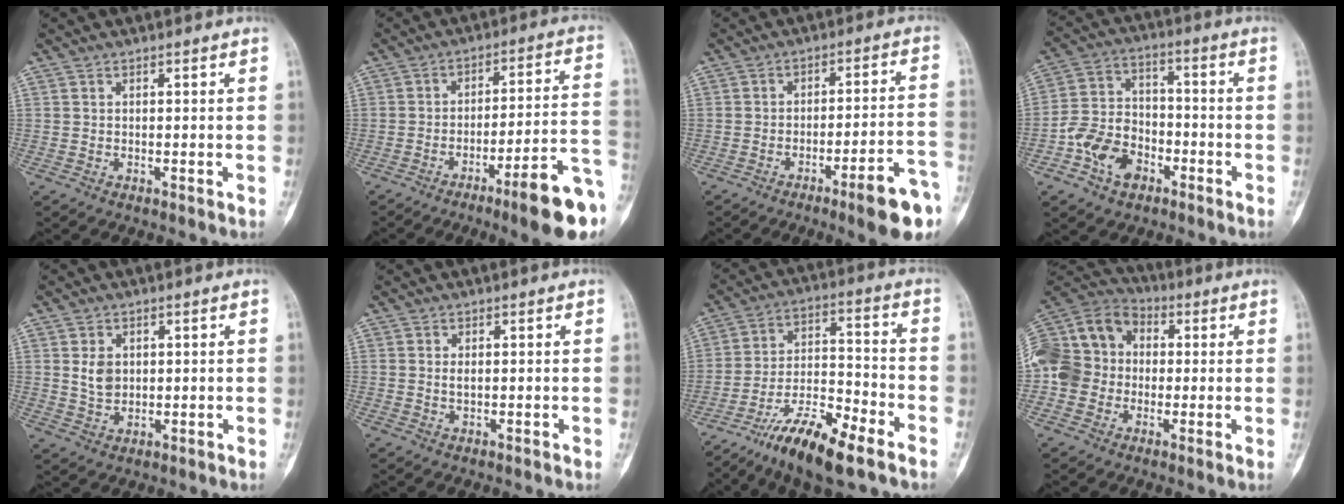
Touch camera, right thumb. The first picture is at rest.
{"total": 15.6, "force": [-7.8, 2.1, 13.4], "torque": [-0.153, 0.052, -0.108]}
{"total": 11.8, "force": [-6.6, 1.5, 9.7], "torque": [-0.127, 0.041, -0.088]}
{"total": 10.9, "force": [-5.1, 7.6, 6.0], "torque": [-0.090, 0.039, -0.095]}
{"total": 4.1, "force": [0.9, 3.1, 2.6], "torque": [-0.034, -0.009, 0.022]}
{"total": 0.9, "force": [0.2, 0.4, 0.8], "torque": [-0.017, -0.002, 0.005]}
{"total": 15.5, "force": [-10.3, 3.5, 11.0], "torque": [-0.201, 0.062, -0.183]}
{"total": 17.2, "force": [-0.9, 15.0, 8.4], "torque": [-0.170, 0.054, -0.023]}